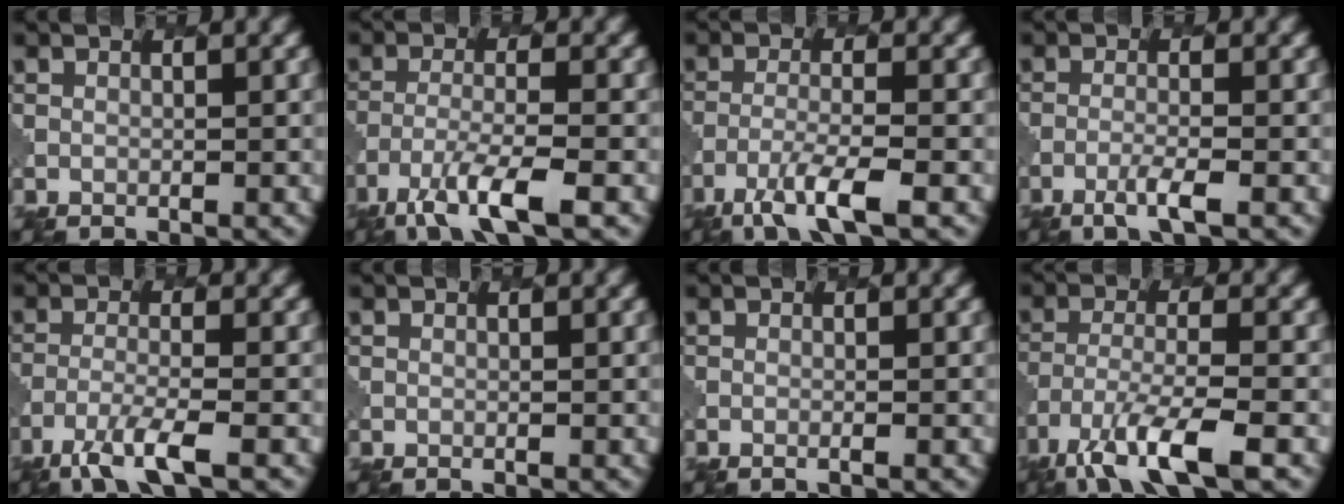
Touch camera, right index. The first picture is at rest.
{"total": 5.7, "force": [-3.5, 1.1, 4.3], "torque": [-0.080, -0.008, -0.069]}
{"total": 4.8, "force": [-2.9, 0.9, 3.6], "torque": [-0.069, -0.007, -0.060]}
{"total": 2.2, "force": [-1.2, 0.2, 1.9], "torque": [-0.034, 0.000, -0.030]}
{"total": 4.2, "force": [-2.8, 0.7, 3.1], "torque": [-0.063, -0.008, -0.060]}
{"total": 0.0}
{"total": 0.5, "force": [-0.2, 0.1, 0.5], "torque": [-0.005, 0.000, -0.006]}
{"total": 7.3, "force": [-4.4, 1.7, 5.5], "torque": [-0.103, -0.009, -0.083]}